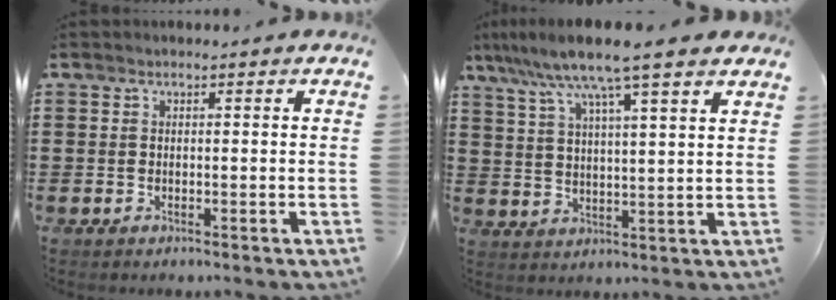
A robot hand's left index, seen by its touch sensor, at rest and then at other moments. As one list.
[{"total": 8.6, "force": [6.8, -0.2, 5.2], "torque": [-0.122, -0.026, 0.116]}]